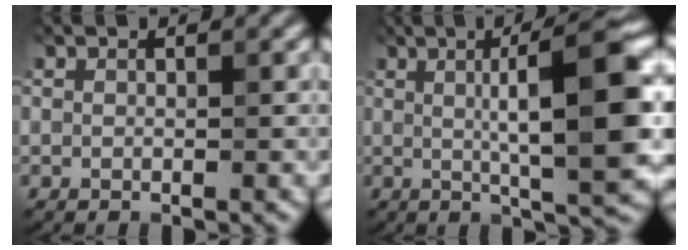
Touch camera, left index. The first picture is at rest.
{"total": 9.9, "force": [1.0, 1.7, 9.7], "torque": [-0.132, 0.013, 0.016]}